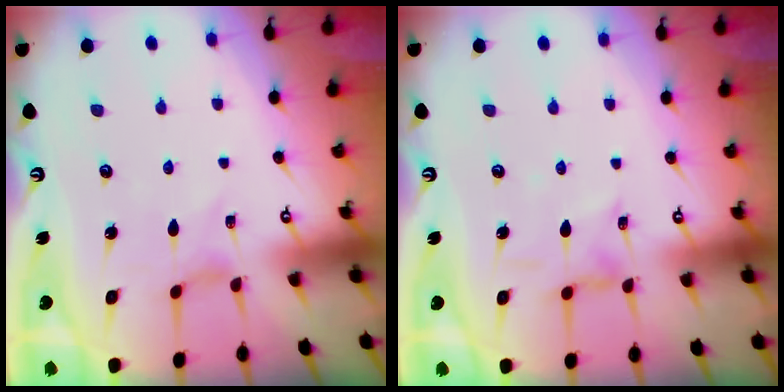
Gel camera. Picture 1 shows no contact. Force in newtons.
{"total": 3.5, "press": 3.5, "slide": 0.2}